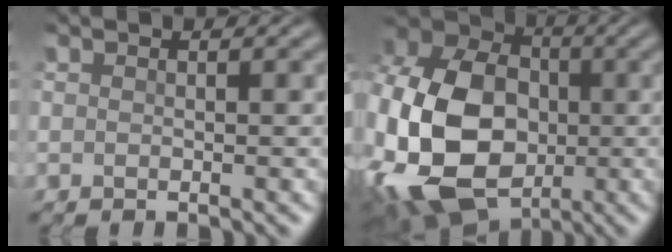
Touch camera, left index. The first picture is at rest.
{"total": 19.6, "force": [-3.6, 14.6, 12.6], "torque": [-0.282, -0.022, -0.078]}